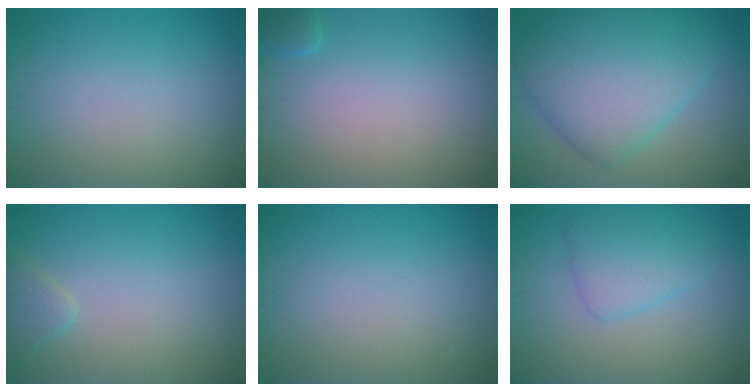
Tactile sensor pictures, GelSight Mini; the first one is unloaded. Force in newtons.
{"total": 1.1, "press": 1.0, "slide": 0.1}
{"total": 9.5, "press": 9.5, "slide": 0.1}
{"total": 1.4, "press": 1.4, "slide": 0.1}
{"total": 0.0}
{"total": 3.3, "press": 3.3, "slide": 0.1}